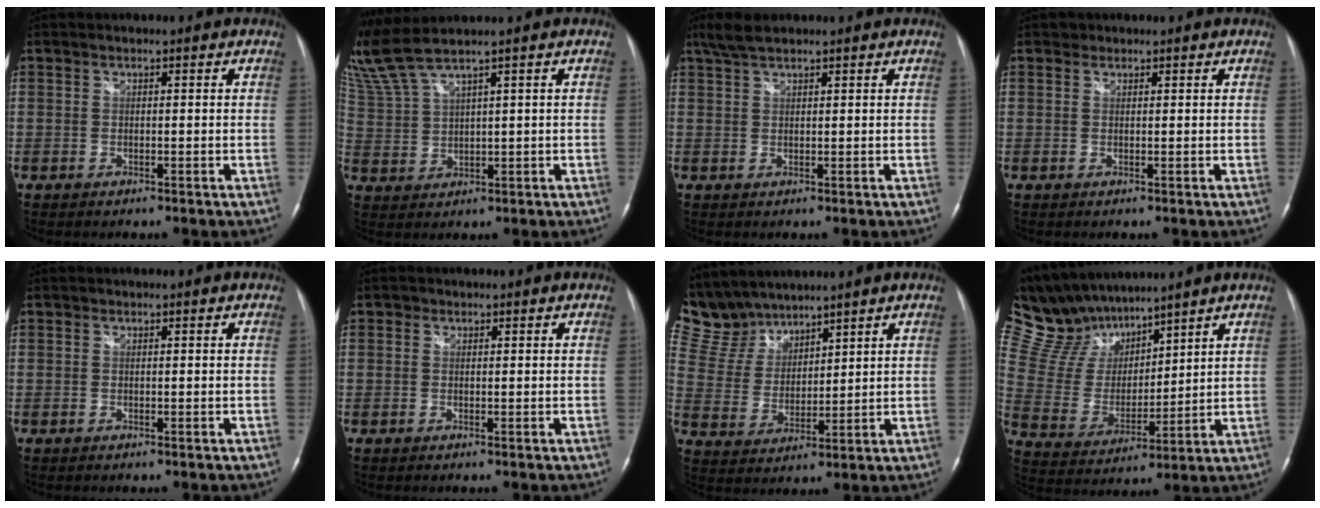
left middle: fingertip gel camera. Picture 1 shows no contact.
{"total": 6.6, "force": [5.6, -1.2, 3.3], "torque": [-0.089, 0.014, 0.127]}
{"total": 3.3, "force": [2.7, 0.8, 1.8], "torque": [-0.046, 0.012, 0.056]}
{"total": 0.8, "force": [0.6, 0.6, -0.1], "torque": [0.003, 0.000, 0.005]}
{"total": 0.0}
{"total": 0.6, "force": [0.3, 0.5, 0.1], "torque": [0.002, 0.001, 0.001]}
{"total": 9.6, "force": [9.0, 3.5, 0.5], "torque": [-0.028, 0.016, 0.198]}
{"total": 13.3, "force": [11.7, 4.7, 4.4], "torque": [-0.110, 0.027, 0.235]}